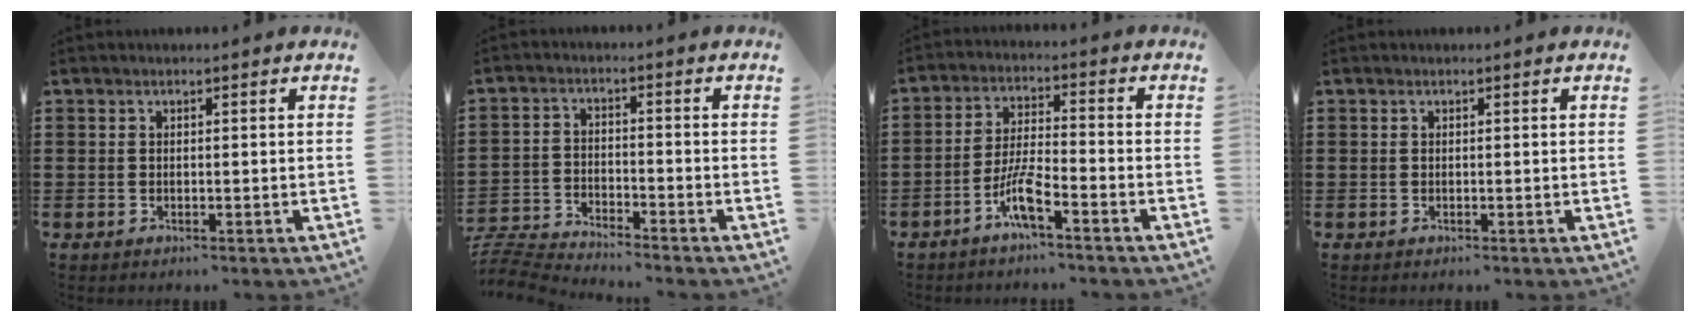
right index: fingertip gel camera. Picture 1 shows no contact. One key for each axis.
{"total": 4.9, "fx": -4.9, "fy": 0.1, "fz": 0.3, "tx": -0.029, "ty": -0.004, "tz": -0.106}
{"total": 6.3, "fx": -4.0, "fy": 0.8, "fz": 4.8, "tx": -0.113, "ty": -0.006, "tz": -0.080}
{"total": 0.0}